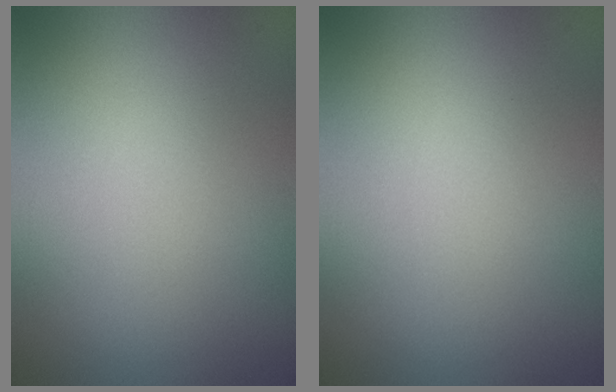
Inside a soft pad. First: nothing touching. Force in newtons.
{"total": 0.0}